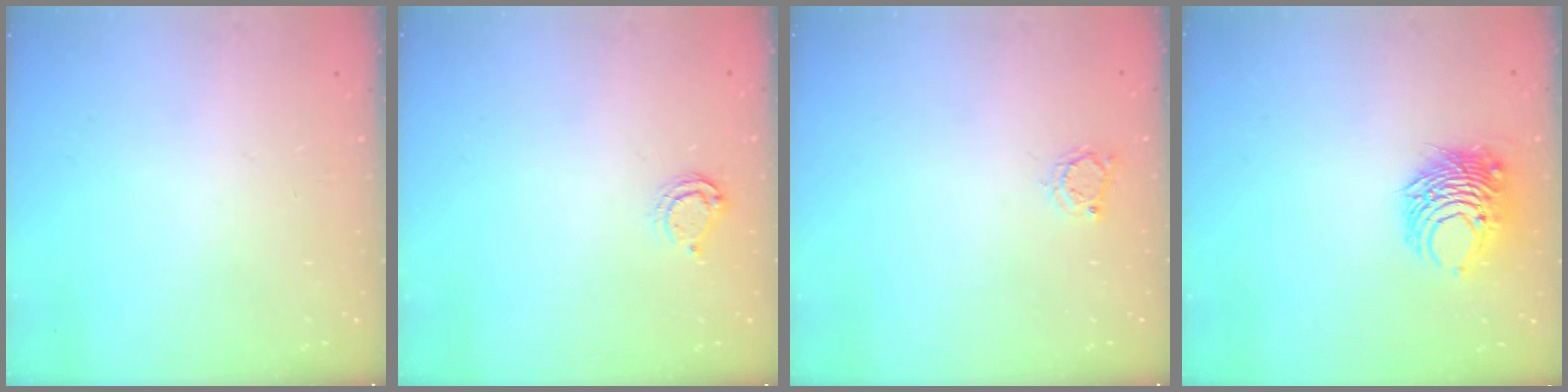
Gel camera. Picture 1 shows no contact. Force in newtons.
{"total": 5.3, "press": 5.3, "slide": 0.7}
{"total": 2.9, "press": 2.8, "slide": 0.4}
{"total": 8.4, "press": 8.4, "slide": 0.5}